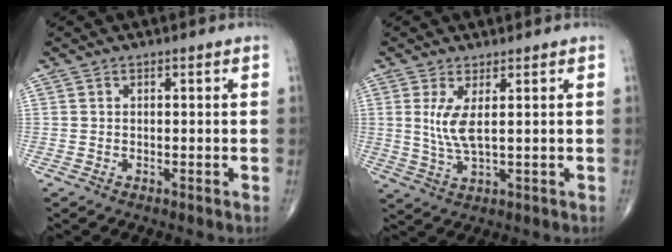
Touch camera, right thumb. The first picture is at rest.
{"total": 5.3, "force": [1.2, 1.3, 5.0], "torque": [-0.113, -0.017, 0.032]}